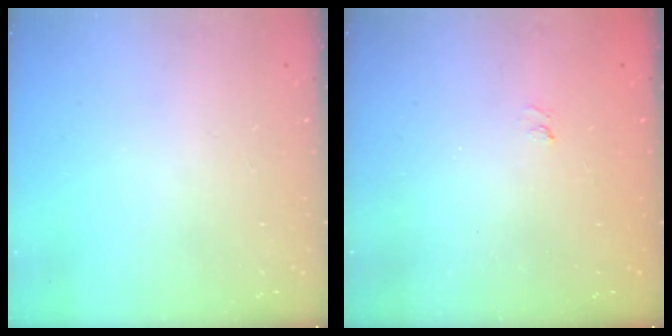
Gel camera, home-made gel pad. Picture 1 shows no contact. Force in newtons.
{"total": 1.2, "press": 0.5, "slide": 1.1}